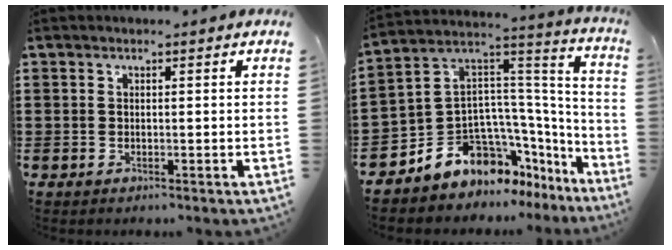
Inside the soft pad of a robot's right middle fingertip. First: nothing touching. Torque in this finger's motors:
{"motor_torque": [2.14, 0.00, 0.54, 0.21]}